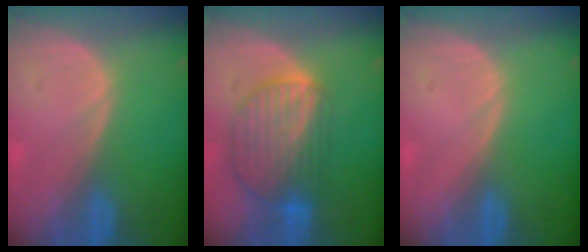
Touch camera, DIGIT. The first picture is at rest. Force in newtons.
{"total": 8.9, "press": 7.8, "slide": 4.4}
{"total": 0.0}